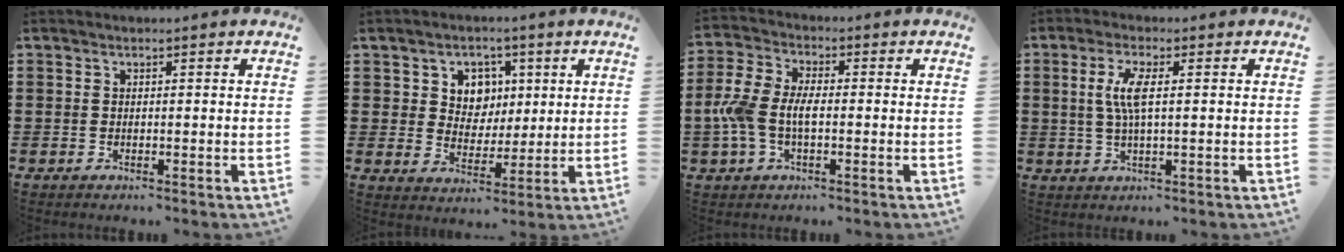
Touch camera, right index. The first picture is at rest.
{"total": 5.4, "force": [2.0, 4.8, 1.7], "torque": [-0.050, 0.011, 0.032]}
{"total": 7.0, "force": [-1.2, 3.9, 5.7], "torque": [-0.150, -0.005, -0.034]}
{"total": 4.8, "force": [0.6, 0.8, 4.7], "torque": [-0.105, -0.005, 0.003]}